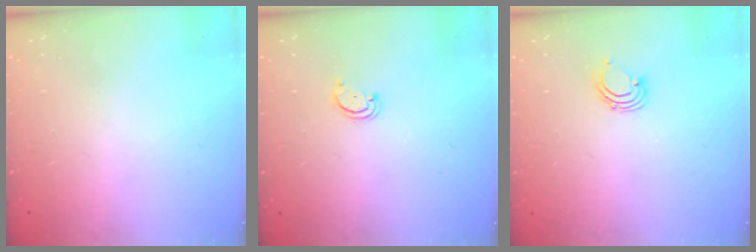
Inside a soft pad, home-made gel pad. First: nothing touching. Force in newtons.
{"total": 2.1, "press": 2.1, "slide": 0.2}
{"total": 2.9, "press": 2.9, "slide": 0.2}